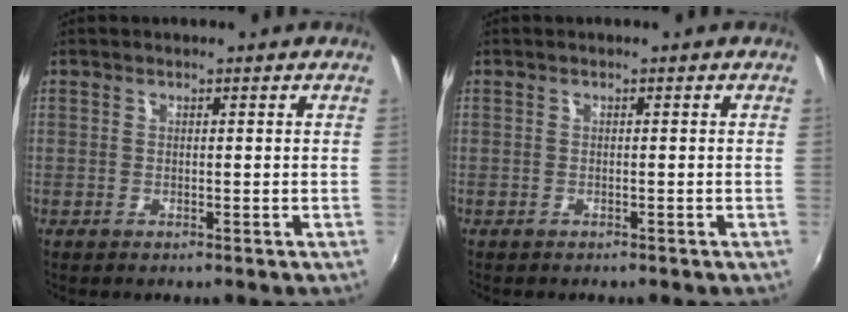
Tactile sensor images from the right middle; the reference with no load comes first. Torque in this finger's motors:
{"motor_torque": [-0.14, 0.03, 0.02, 0.00]}